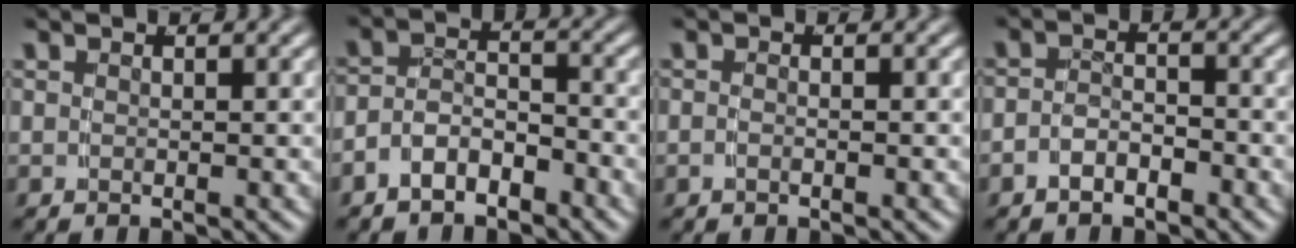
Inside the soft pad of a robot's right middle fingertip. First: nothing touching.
{"total": 4.6, "force": [-3.1, 3.0, 1.8], "torque": [-0.027, -0.009, -0.054]}
{"total": 0.8, "force": [-0.6, 0.0, 0.5], "torque": [-0.013, -0.001, -0.012]}
{"total": 2.8, "force": [-2.1, 1.5, 1.1], "torque": [-0.017, -0.004, -0.036]}